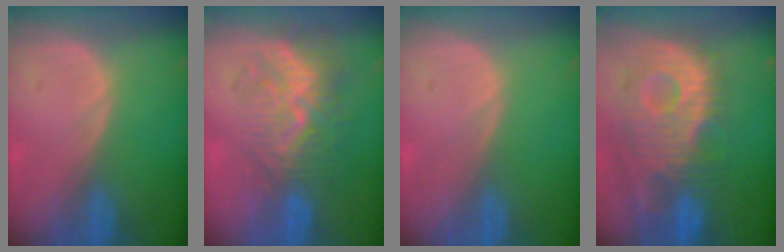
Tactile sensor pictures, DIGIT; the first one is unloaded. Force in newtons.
{"total": 10.1, "press": 8.8, "slide": 4.9}
{"total": 0.0}
{"total": 12.2, "press": 10.8, "slide": 5.6}